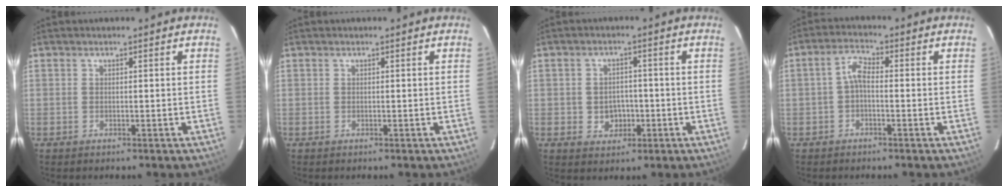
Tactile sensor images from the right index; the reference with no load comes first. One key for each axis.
{"total": 0.0}
{"total": 4.2, "fx": -0.9, "fy": 3.7, "fz": 1.8, "tx": -0.036, "ty": 0.007, "tz": -0.002}
{"total": 3.0, "fx": -0.8, "fy": 1.3, "fz": 2.6, "tx": -0.056, "ty": 0.012, "tz": -0.019}